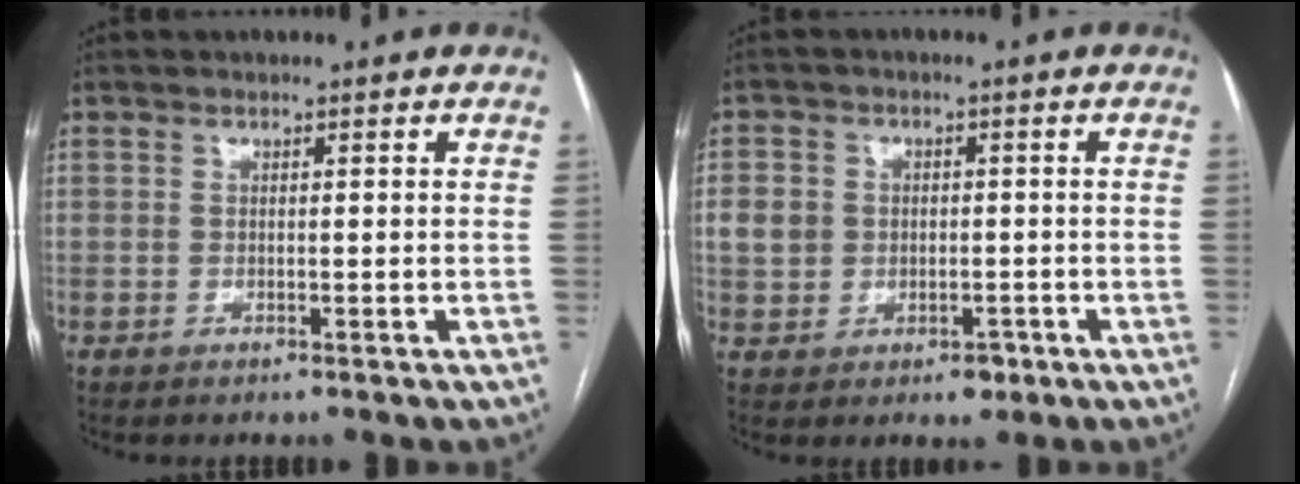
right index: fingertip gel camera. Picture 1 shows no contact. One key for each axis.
{"total": 5.3, "fx": -0.3, "fy": 4.6, "fz": 2.6, "tx": -0.046, "ty": 0.010, "tz": 0.007}